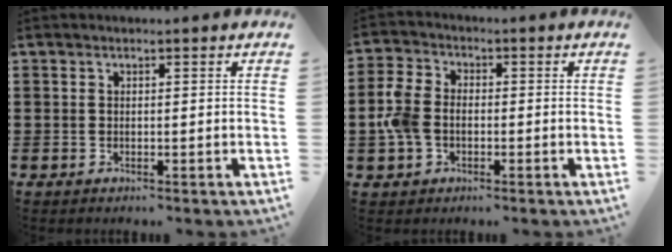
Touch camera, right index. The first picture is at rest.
{"total": 5.6, "force": [-1.3, 4.0, 3.7], "torque": [-0.104, 0.000, -0.032]}